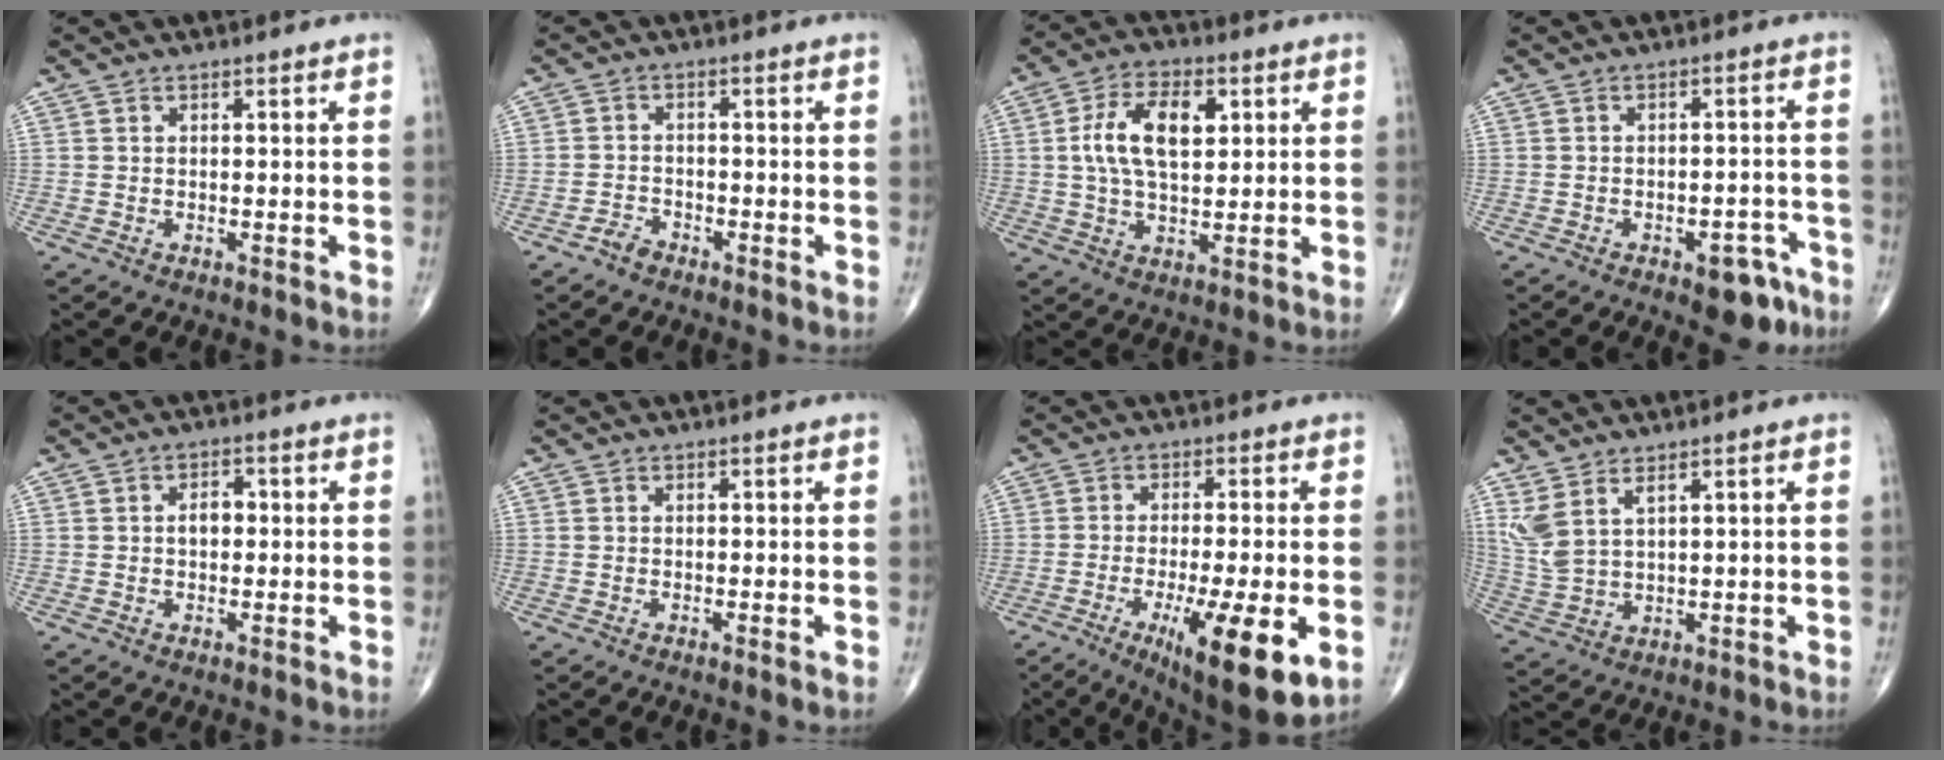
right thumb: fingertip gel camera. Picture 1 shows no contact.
{"total": 2.1, "force": [-1.8, 1.0, 0.5], "torque": [-0.007, 0.006, -0.036]}
{"total": 11.6, "force": [2.5, 6.3, 9.5], "torque": [-0.164, 0.003, 0.043]}
{"total": 6.9, "force": [-4.1, 3.3, 4.3], "torque": [-0.033, 0.034, -0.048]}
{"total": 3.2, "force": [0.1, 2.2, 2.3], "torque": [-0.029, 0.010, -0.002]}
{"total": 0.6, "force": [-0.2, 0.0, 0.5], "torque": [-0.014, -0.002, -0.005]}
{"total": 16.1, "force": [-5.6, 3.7, 14.6], "torque": [-0.208, -0.014, -0.076]}
{"total": 6.4, "force": [3.7, 2.5, 4.6], "torque": [-0.106, -0.017, 0.086]}